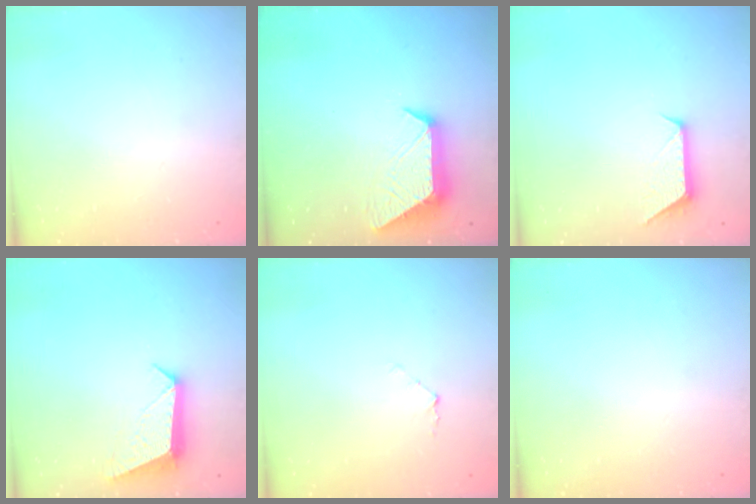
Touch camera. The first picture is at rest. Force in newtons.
{"total": 11.3, "press": 11.2, "slide": 0.7}
{"total": 7.2, "press": 7.2, "slide": 0.6}
{"total": 9.5, "press": 9.5, "slide": 0.5}
{"total": 3.9, "press": 3.8, "slide": 0.3}
{"total": 0.0}